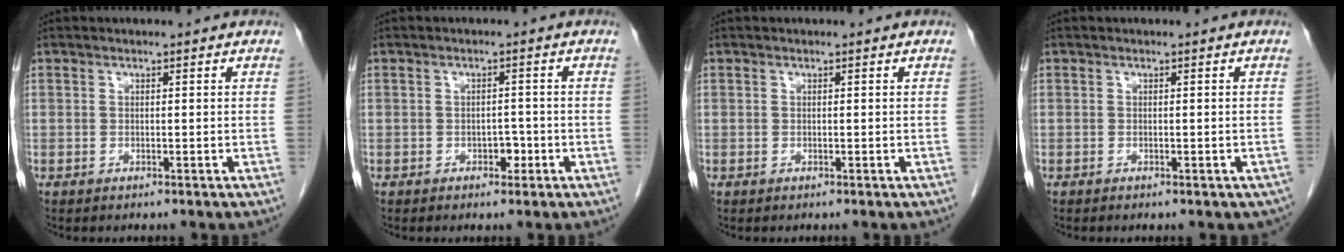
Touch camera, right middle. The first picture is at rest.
{"total": 1.9, "force": [-0.9, 1.2, 1.2], "torque": [-0.013, 0.005, -0.011]}
{"total": 0.0}
{"total": 2.4, "force": [-1.9, 1.0, 1.2], "torque": [-0.007, 0.000, -0.017]}